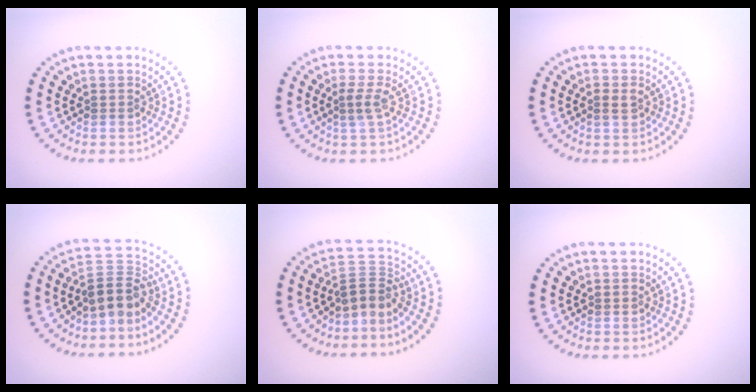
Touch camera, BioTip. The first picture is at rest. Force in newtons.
{"total": 1.6, "press": 1.2, "slide": 1.1}
{"total": 1.2, "press": 1.2, "slide": 0.2}
{"total": 3.8, "press": 3.2, "slide": 2.0}
{"total": 2.8, "press": 2.0, "slide": 1.9}
{"total": 0.6, "press": 0.6, "slide": 0.1}